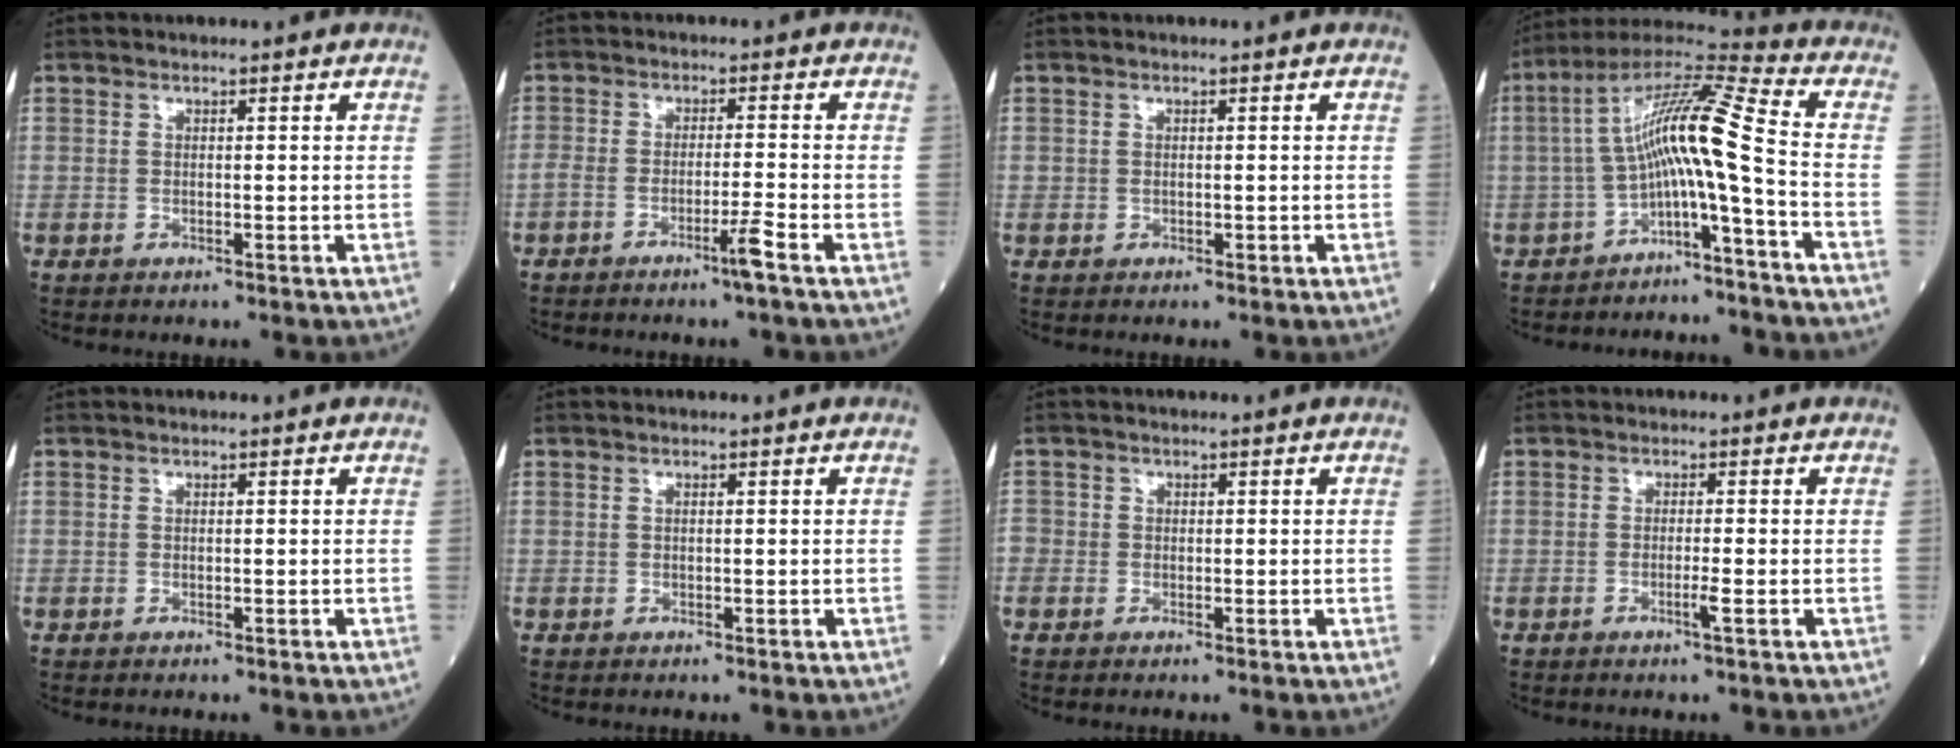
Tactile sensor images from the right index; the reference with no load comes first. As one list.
[{"total": 3.6, "force": [-2.4, -0.7, 2.7], "torque": [-0.050, -0.006, -0.048]}, {"total": 0.6, "force": [0.0, 0.5, 0.3], "torque": [-0.007, 0.000, 0.001]}, {"total": 11.5, "force": [-2.7, -0.2, 11.2], "torque": [-0.200, 0.039, -0.054]}, {"total": 0.0}, {"total": 0.0}, {"total": 2.3, "force": [-0.4, 2.1, 0.9], "torque": [-0.021, 0.010, -0.010]}, {"total": 1.8, "force": [-0.7, -0.3, 1.6], "torque": [-0.032, -0.003, -0.014]}]